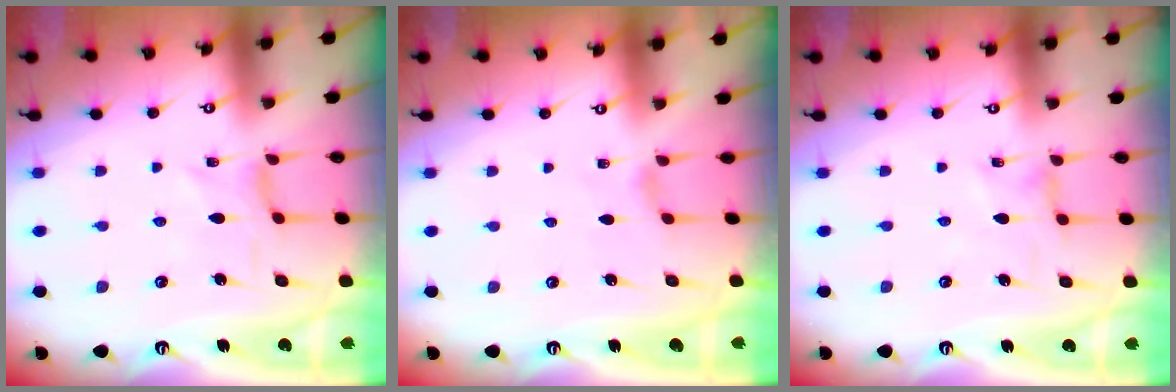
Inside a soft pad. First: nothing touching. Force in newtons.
{"total": 1.0, "press": 0.9, "slide": 0.4}
{"total": 0.0}